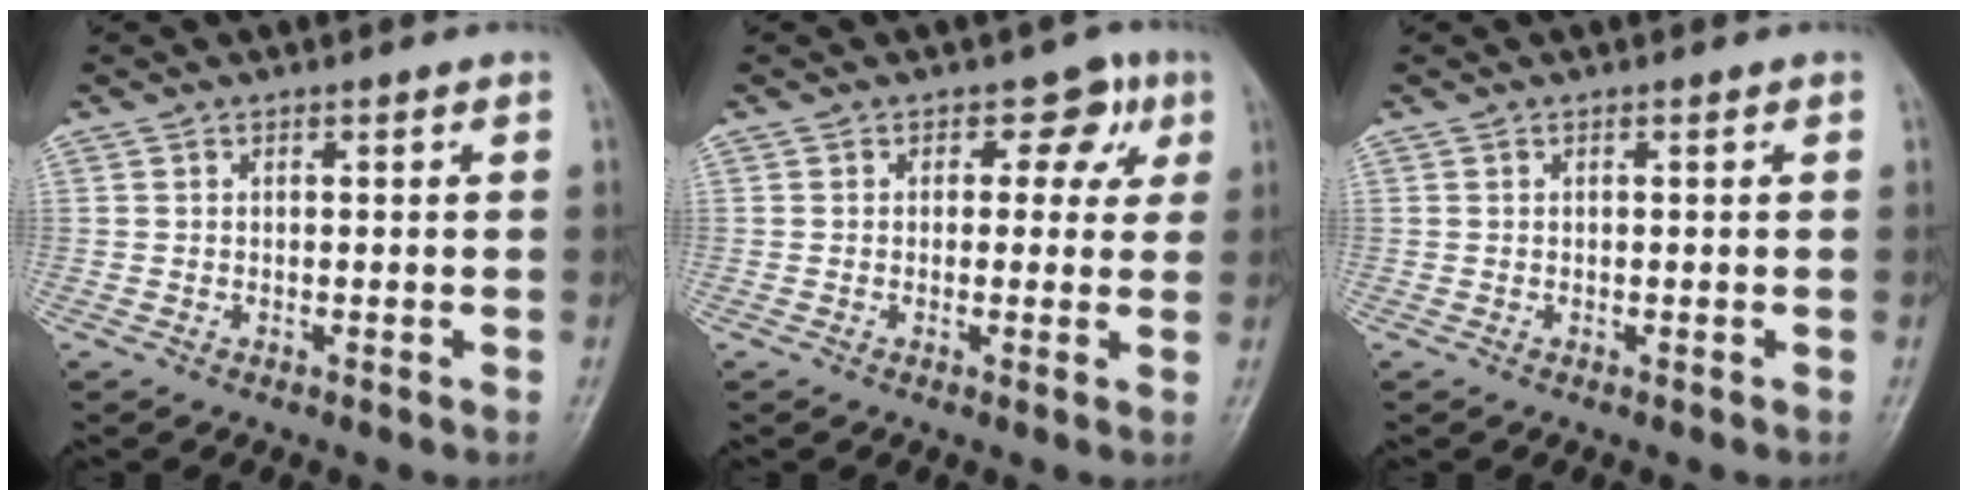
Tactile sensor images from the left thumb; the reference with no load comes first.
{"total": 5.1, "force": [1.8, 3.9, 2.8], "torque": [0.010, 0.001, 0.010]}
{"total": 0.0}